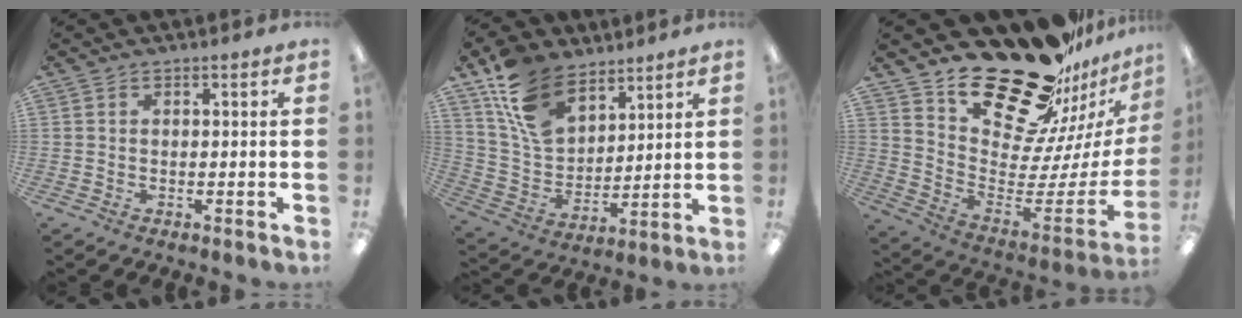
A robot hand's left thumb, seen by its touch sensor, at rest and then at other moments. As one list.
[{"total": 14.9, "force": [10.2, 8.6, 6.7], "torque": [-0.151, -0.040, 0.202]}, {"total": 26.5, "force": [21.0, 10.9, 12.0], "torque": [-0.167, -0.162, 0.379]}]